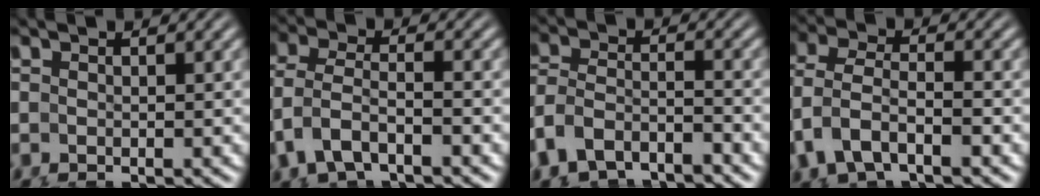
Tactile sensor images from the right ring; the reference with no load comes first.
{"total": 4.3, "force": [0.1, 3.6, 2.4], "torque": [-0.092, -0.034, 0.021]}
{"total": 8.2, "force": [-3.2, 7.2, 2.2], "torque": [-0.092, -0.036, -0.051]}
{"total": 5.0, "force": [0.2, 4.0, 2.9], "torque": [-0.100, -0.034, 0.023]}